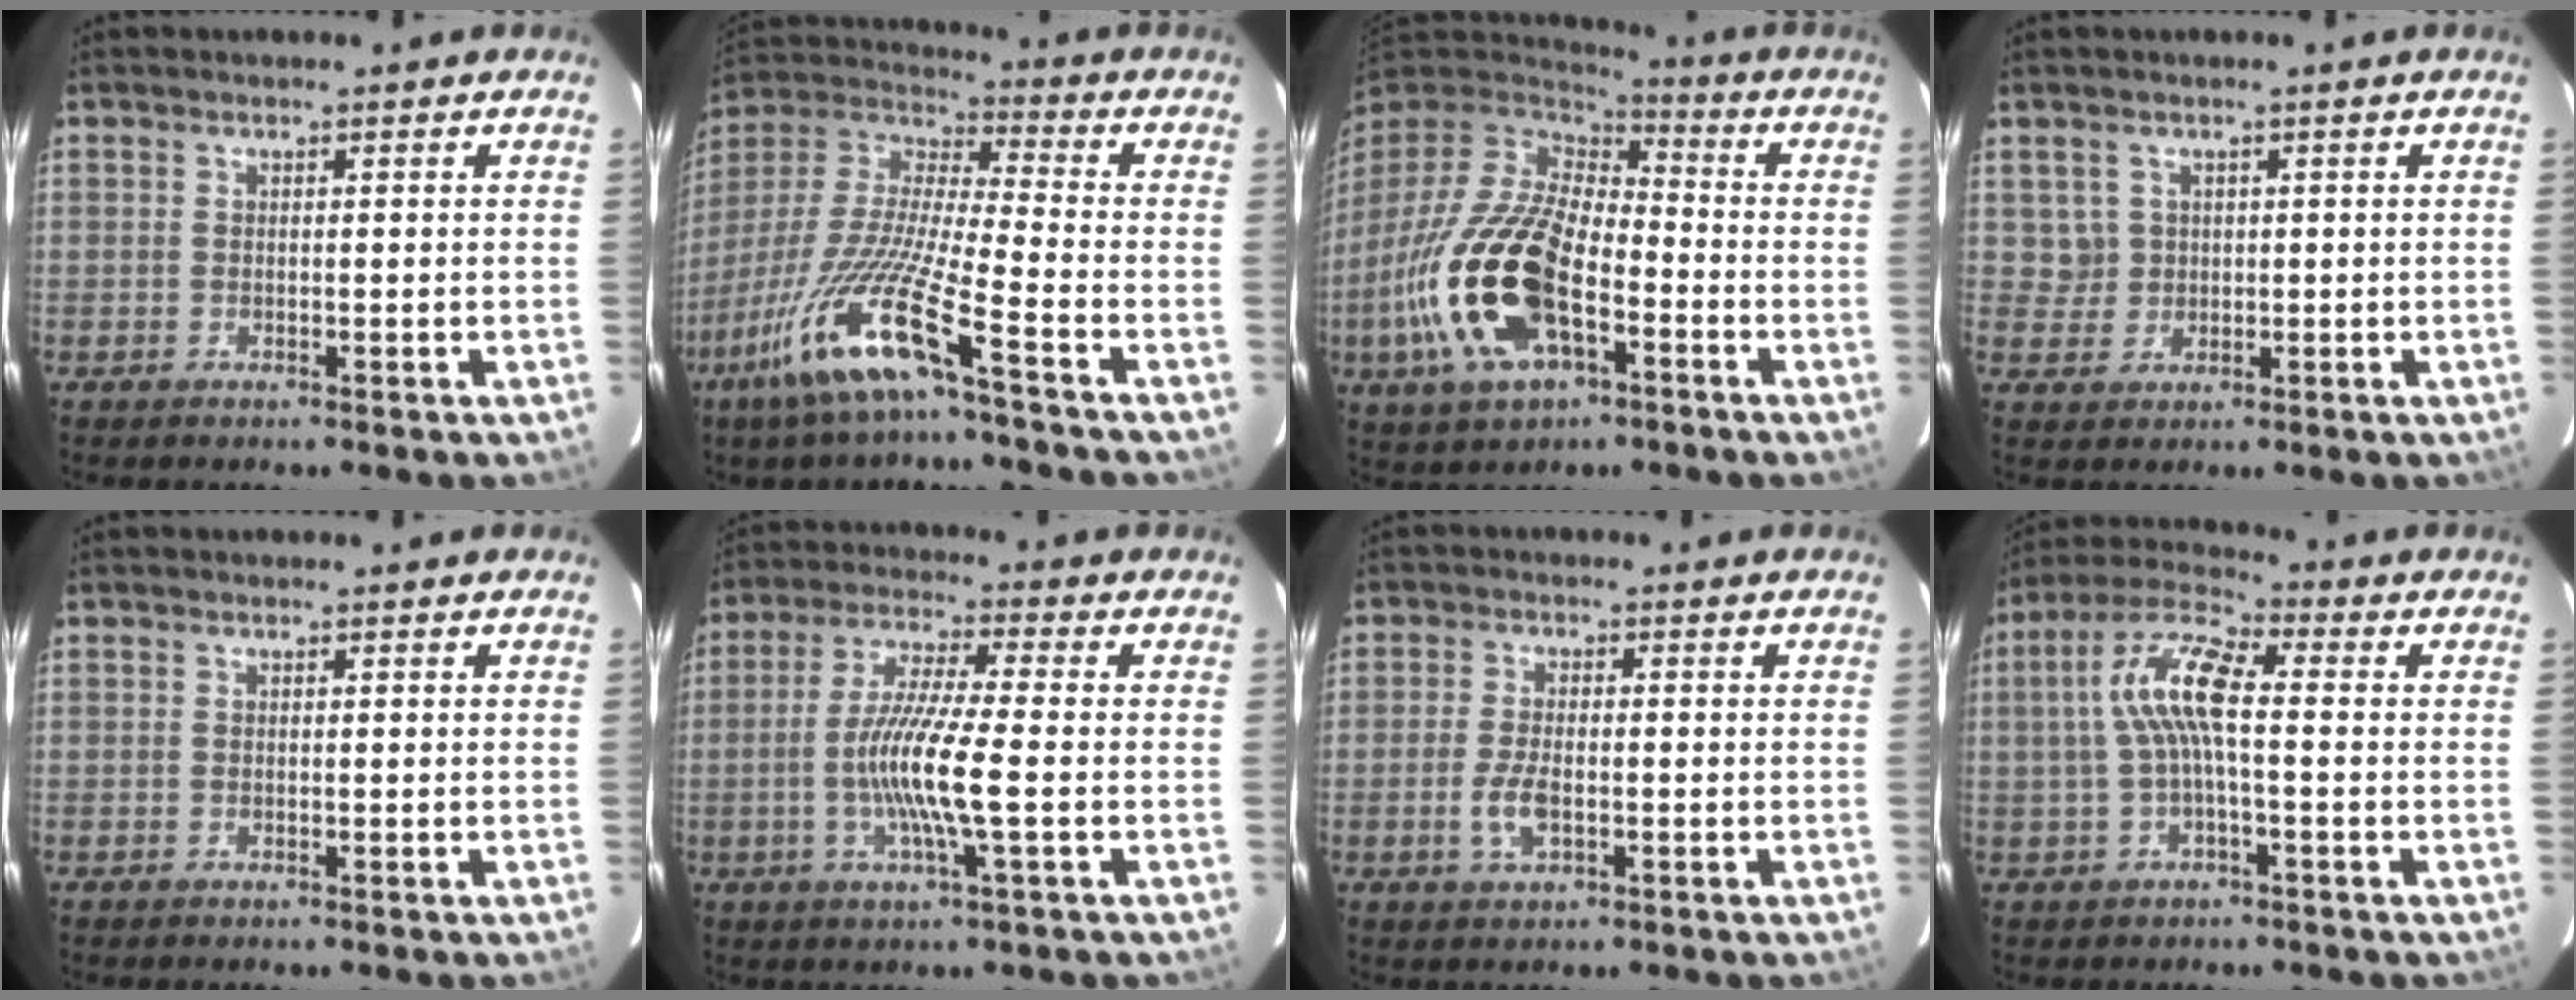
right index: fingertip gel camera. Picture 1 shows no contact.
{"total": 16.4, "force": [-9.8, 0.5, 13.2], "torque": [-0.267, -0.030, -0.194]}
{"total": 22.2, "force": [-7.6, 10.9, 17.8], "torque": [-0.386, -0.032, -0.140]}
{"total": 2.9, "force": [0.8, 2.8, -0.2], "torque": [0.014, 0.010, 0.016]}
{"total": 0.0}
{"total": 11.0, "force": [-2.3, 0.4, 10.8], "torque": [-0.211, -0.007, -0.044]}
{"total": 4.8, "force": [-1.4, 2.1, 4.0], "torque": [-0.090, -0.003, -0.027]}
{"total": 9.9, "force": [0.2, 2.7, 9.5], "torque": [-0.193, 0.017, 0.003]}